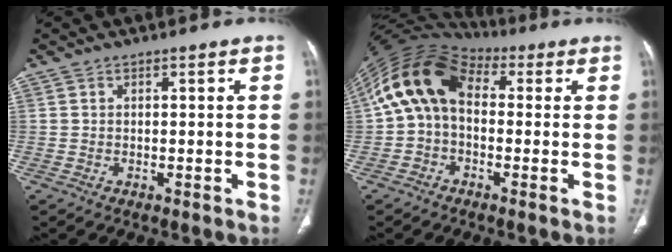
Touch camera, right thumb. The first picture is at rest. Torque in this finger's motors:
{"motor_torque": [-0.35, 1.08, 0.38, -0.14, 0.20]}